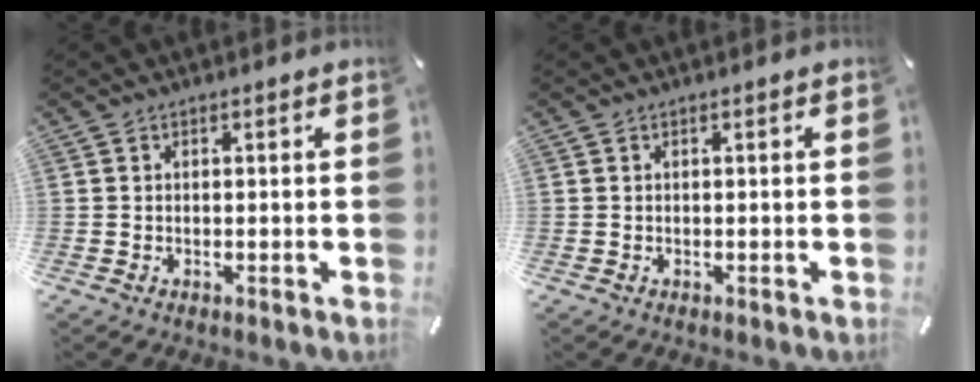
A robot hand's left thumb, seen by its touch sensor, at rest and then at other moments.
{"total": 0.0}